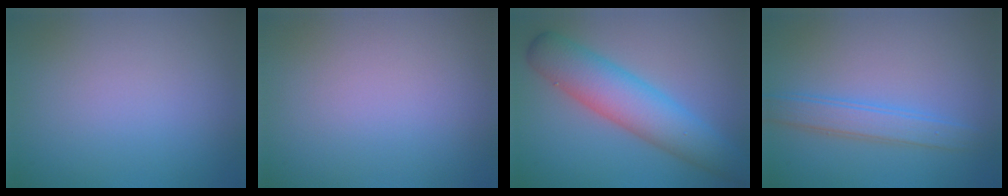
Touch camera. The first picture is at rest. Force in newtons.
{"total": 0.0}
{"total": 7.1, "press": 7.1, "slide": 0.1}
{"total": 3.0, "press": 3.0, "slide": 0.0}